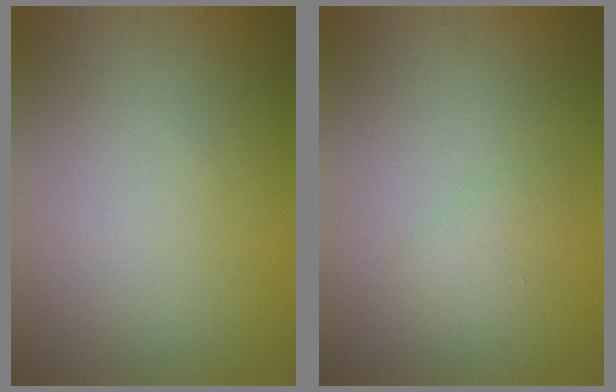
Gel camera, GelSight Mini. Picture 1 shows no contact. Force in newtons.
{"total": 1.3, "press": 1.3, "slide": 0.1}